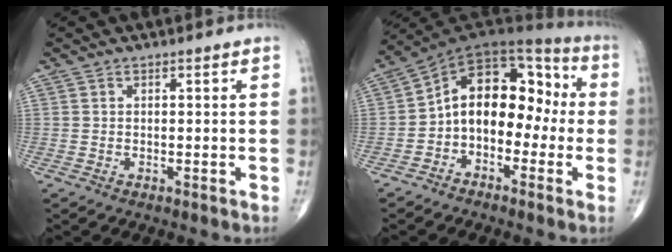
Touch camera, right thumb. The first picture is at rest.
{"total": 14.5, "force": [-1.6, 9.7, 10.7], "torque": [-0.120, 0.063, -0.042]}